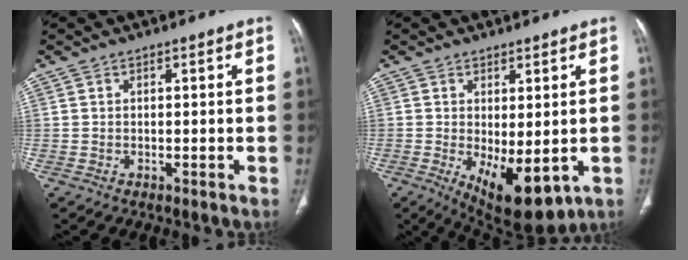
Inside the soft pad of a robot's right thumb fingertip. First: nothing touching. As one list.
[{"total": 10.9, "force": [-2.4, 4.8, 9.5], "torque": [-0.134, -0.018, -0.014]}]